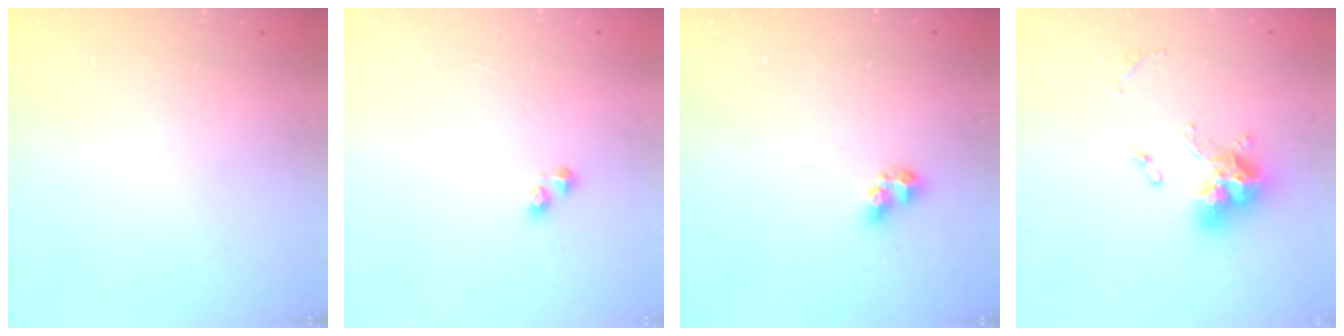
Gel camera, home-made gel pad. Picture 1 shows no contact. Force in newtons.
{"total": 2.2, "press": 2.2, "slide": 0.3}
{"total": 5.0, "press": 5.0, "slide": 0.1}
{"total": 11.0, "press": 10.9, "slide": 0.8}